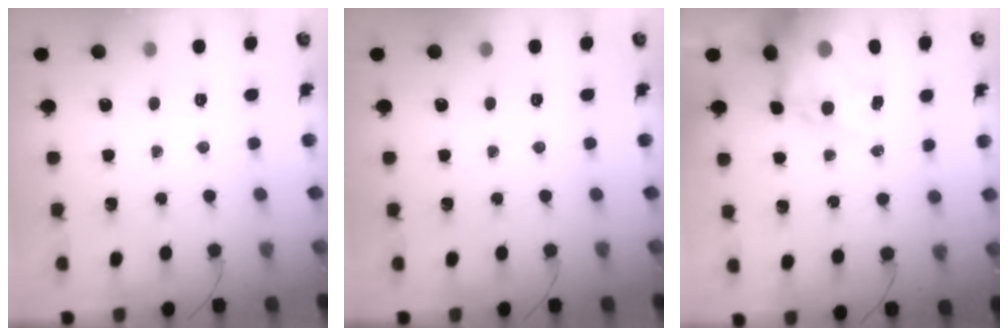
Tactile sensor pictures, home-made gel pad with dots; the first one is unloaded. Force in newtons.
{"total": 0.0}
{"total": 16.4, "press": 15.9, "slide": 4.0}